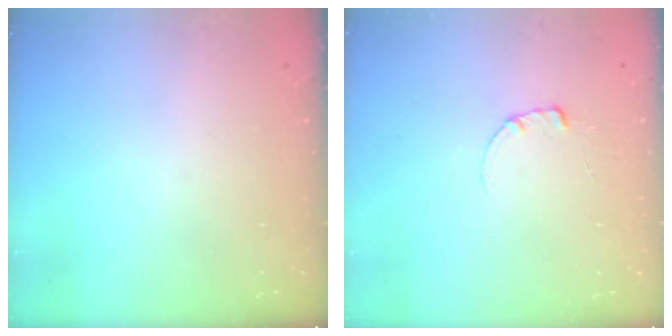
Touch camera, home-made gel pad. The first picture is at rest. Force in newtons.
{"total": 0.6, "press": 0.6, "slide": 0.1}